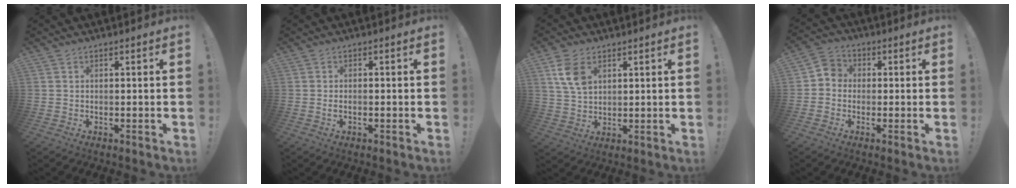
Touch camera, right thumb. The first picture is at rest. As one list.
[{"total": 1.1, "force": [-0.3, 0.4, 1.0], "torque": [-0.018, 0.003, -0.006]}, {"total": 8.5, "force": [3.7, 5.5, 5.4], "torque": [-0.101, -0.004, 0.074]}, {"total": 4.9, "force": [-1.5, 4.3, 1.8], "torque": [-0.045, 0.022, -0.024]}]